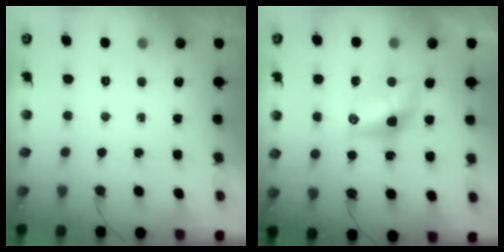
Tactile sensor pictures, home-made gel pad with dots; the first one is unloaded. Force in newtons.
{"total": 10.5, "press": 10.4, "slide": 0.7}